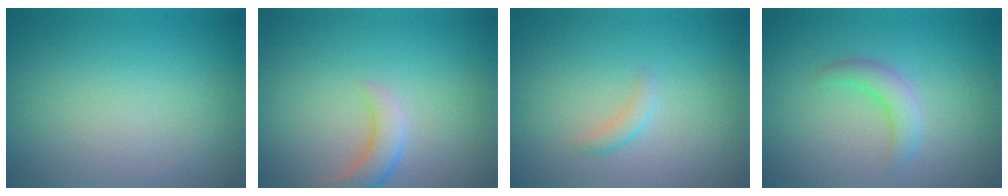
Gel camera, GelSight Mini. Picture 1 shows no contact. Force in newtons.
{"total": 2.9, "press": 2.8, "slide": 0.3}
{"total": 1.2, "press": 1.2, "slide": 0.1}
{"total": 2.4, "press": 2.4, "slide": 0.3}